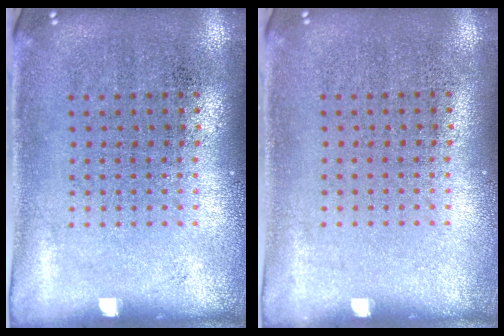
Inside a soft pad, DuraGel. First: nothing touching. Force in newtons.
{"total": 0.0}